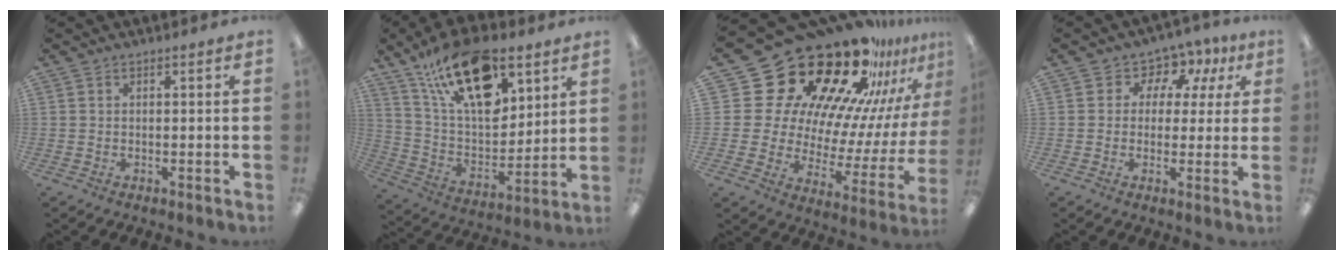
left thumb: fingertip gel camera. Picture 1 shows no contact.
{"total": 23.0, "force": [14.1, 10.7, 14.7], "torque": [-0.264, -0.074, 0.243]}
{"total": 28.3, "force": [21.2, 14.0, 12.6], "torque": [-0.172, -0.192, 0.396]}
{"total": 4.3, "force": [0.9, 4.0, 1.3], "torque": [-0.025, 0.004, 0.012]}